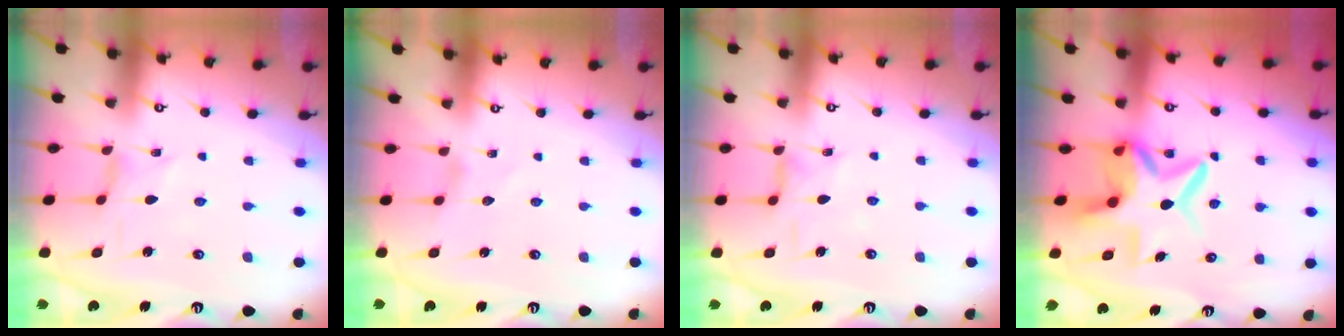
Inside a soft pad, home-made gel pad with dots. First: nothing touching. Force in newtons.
{"total": 0.0}
{"total": 3.2, "press": 3.1, "slide": 0.3}
{"total": 10.1, "press": 10.0, "slide": 1.2}